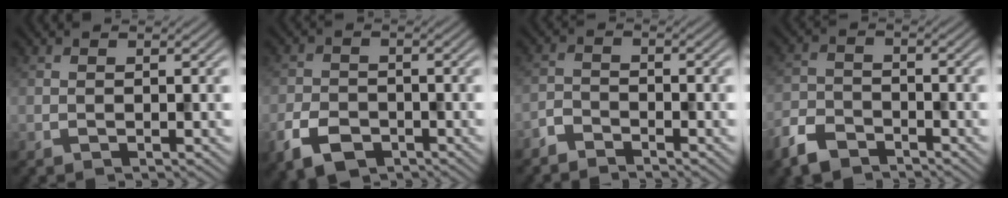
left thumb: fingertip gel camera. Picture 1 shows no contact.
{"total": 5.2, "force": [-2.9, 3.3, 2.8], "torque": [-0.064, -0.009, -0.062]}
{"total": 2.5, "force": [-2.4, 0.6, 0.6], "torque": [-0.013, -0.003, -0.058]}
{"total": 4.9, "force": [-3.9, 2.3, 1.9], "torque": [-0.043, -0.007, -0.090]}